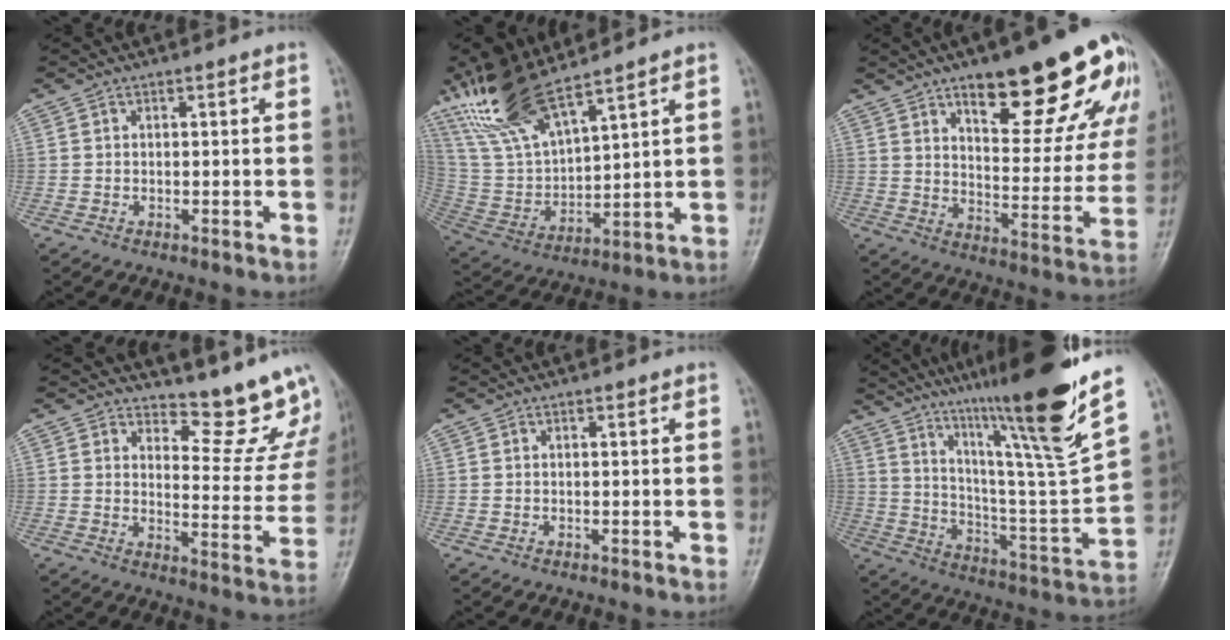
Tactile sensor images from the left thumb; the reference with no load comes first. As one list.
[{"total": 14.8, "force": [11.8, 3.6, 8.1], "torque": [-0.154, -0.052, 0.251]}, {"total": 24.5, "force": [14.1, 7.9, 18.3], "torque": [-0.199, -0.054, 0.201]}, {"total": 12.1, "force": [11.3, 3.3, 2.9], "torque": [-0.001, -0.125, 0.134]}, {"total": 0.0}, {"total": 27.3, "force": [18.6, 1.7, 19.9], "torque": [-0.299, -0.090, 0.302]}]